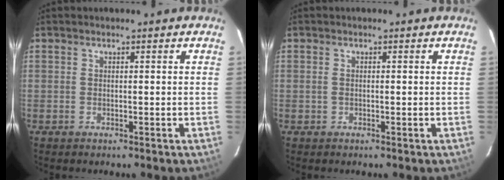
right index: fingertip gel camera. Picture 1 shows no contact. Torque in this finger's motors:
{"motor_torque": [-0.11, 0.16, -0.03, 0.00]}